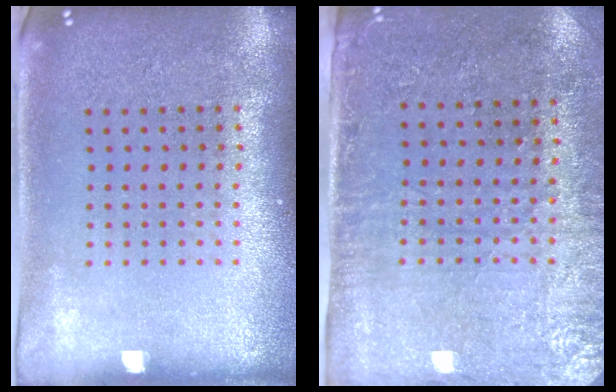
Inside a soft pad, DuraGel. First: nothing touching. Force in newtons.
{"total": 2.8, "press": 2.4, "slide": 1.4}